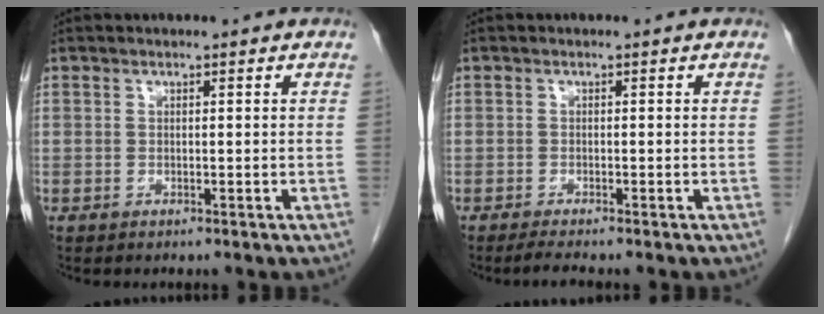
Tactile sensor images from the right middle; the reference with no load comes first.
{"total": 1.8, "force": [-1.6, -0.3, 0.9], "torque": [-0.025, -0.006, -0.031]}